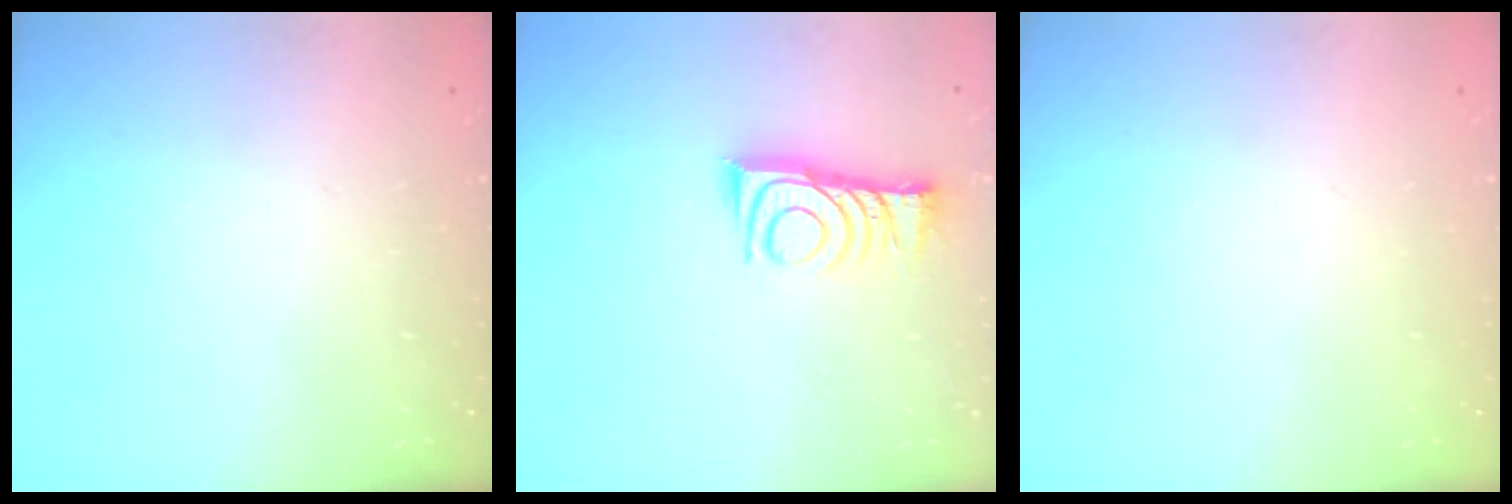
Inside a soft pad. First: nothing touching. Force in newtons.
{"total": 10.6, "press": 10.6, "slide": 0.4}
{"total": 0.0}